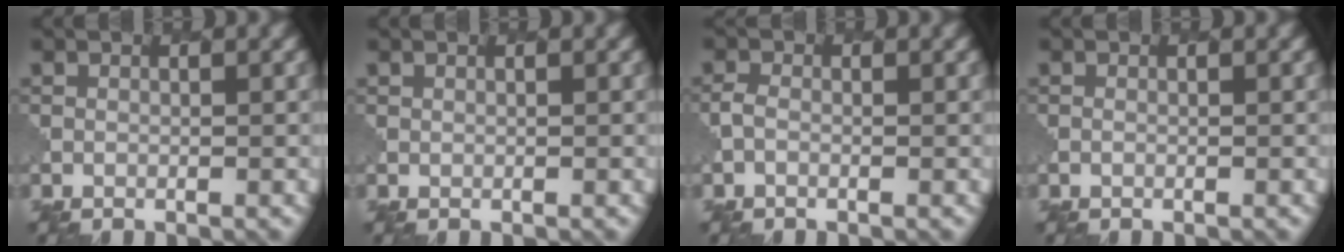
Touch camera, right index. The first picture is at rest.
{"total": 0.0}
{"total": 0.7, "force": [-0.5, 0.4, 0.3], "torque": [-0.012, -0.001, -0.016]}
{"total": 0.0}